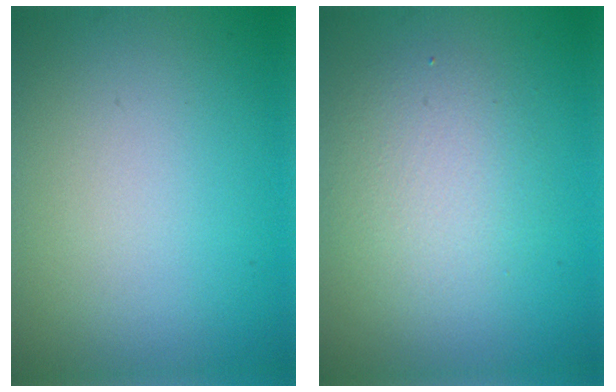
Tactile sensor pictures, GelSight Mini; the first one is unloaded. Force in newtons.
{"total": 2.0, "press": 2.0, "slide": 0.2}